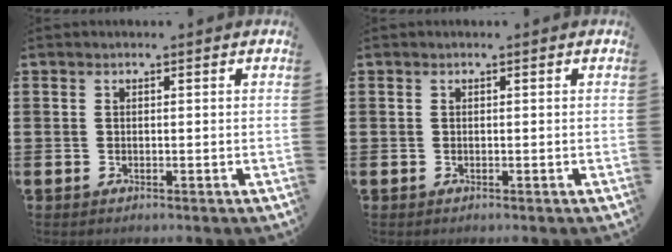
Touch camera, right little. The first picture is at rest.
{"total": 0.0}